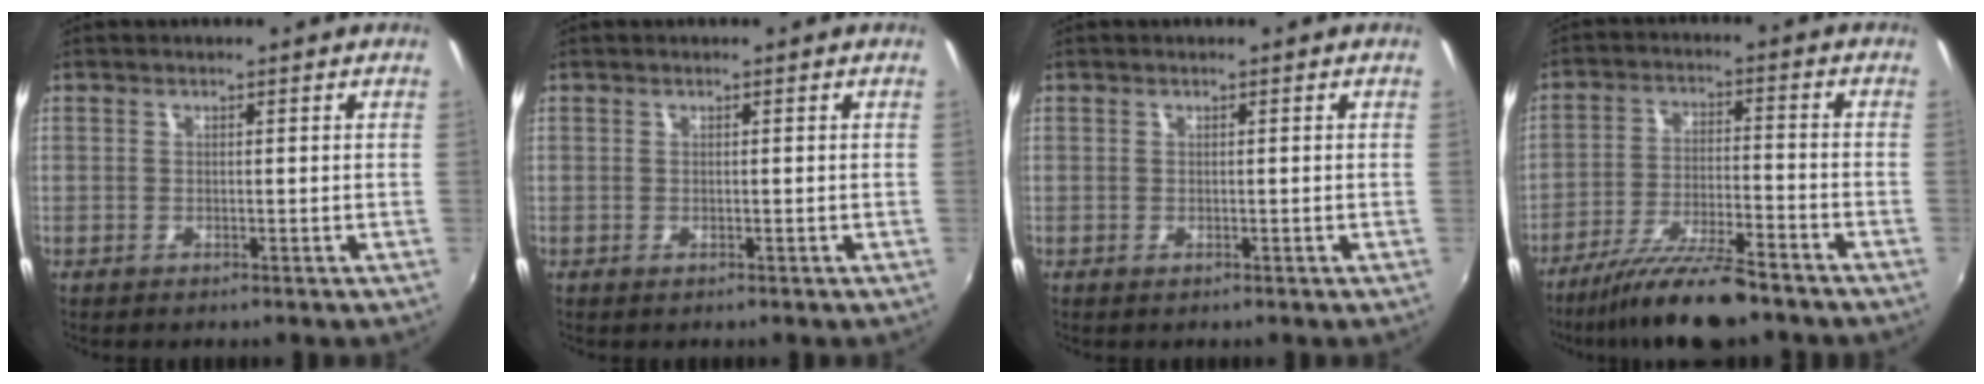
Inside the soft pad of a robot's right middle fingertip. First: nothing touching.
{"total": 0.0}
{"total": 0.0}
{"total": 12.1, "force": [-10.1, 1.7, 6.5], "torque": [-0.139, -0.017, -0.175]}